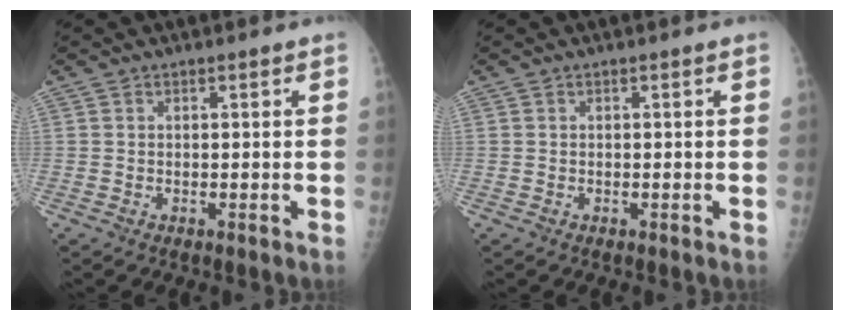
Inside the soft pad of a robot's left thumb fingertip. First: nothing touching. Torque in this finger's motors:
{"motor_torque": [0.00, 0.00, 0.01, -0.01, 0.00]}